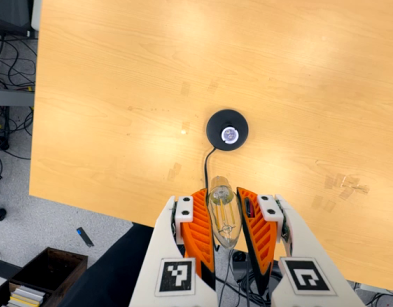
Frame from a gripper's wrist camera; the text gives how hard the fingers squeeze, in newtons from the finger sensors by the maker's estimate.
{"total": 20.5, "left": 22.7, "right": 18.3}